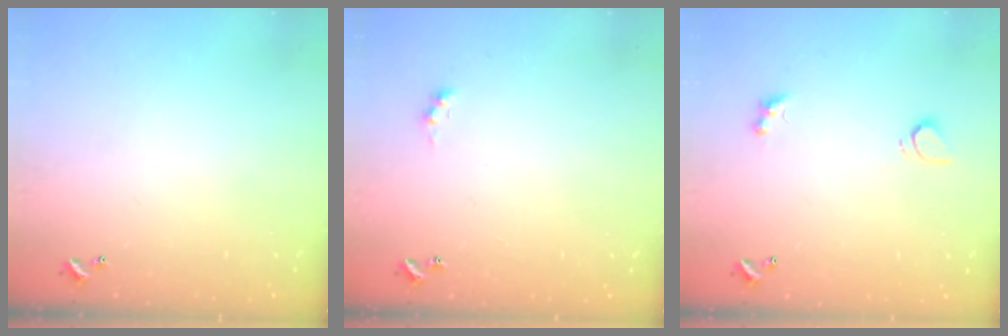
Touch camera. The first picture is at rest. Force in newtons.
{"total": 0.8, "press": 0.7, "slide": 0.4}
{"total": 3.0, "press": 2.7, "slide": 1.1}